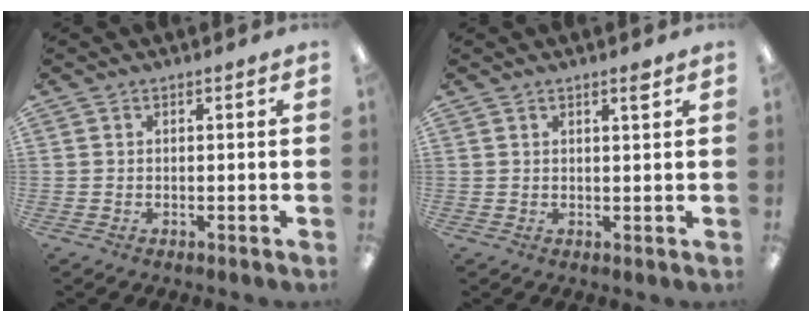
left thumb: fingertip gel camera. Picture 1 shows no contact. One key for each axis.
{"total": 2.2, "fx": 1.6, "fy": 0.2, "fz": 1.5, "tx": -0.025, "ty": -0.004, "tz": 0.025}